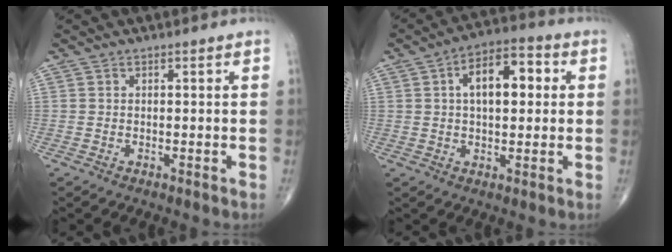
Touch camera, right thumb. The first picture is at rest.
{"total": 10.7, "force": [2.1, 5.5, 8.9], "torque": [-0.122, 0.021, 0.024]}